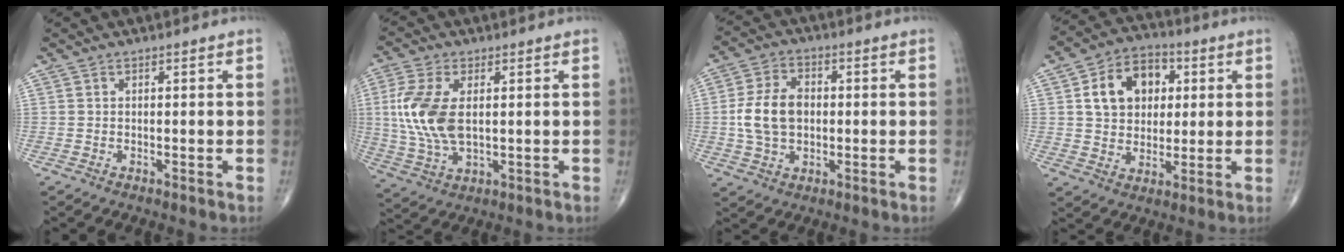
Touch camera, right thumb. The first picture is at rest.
{"total": 12.0, "force": [1.4, 6.4, 10.0], "torque": [-0.229, -0.005, 0.031]}
{"total": 9.9, "force": [-0.1, 6.9, 7.1], "torque": [-0.125, 0.013, -0.004]}
{"total": 12.8, "force": [3.3, 9.6, 7.9], "torque": [-0.093, 0.004, 0.051]}